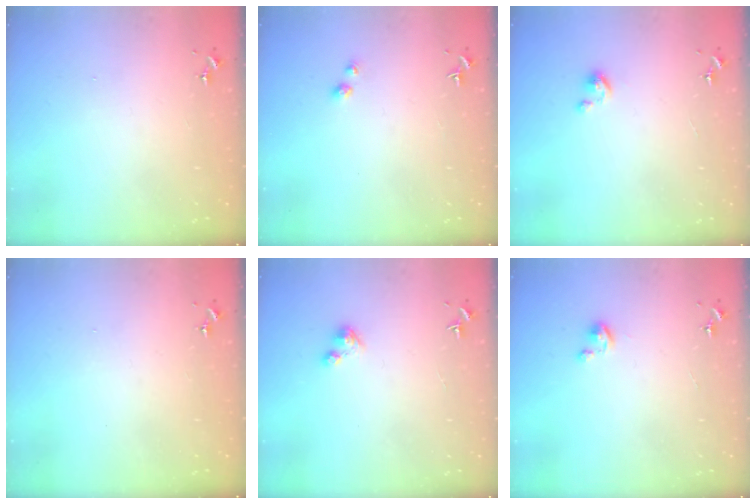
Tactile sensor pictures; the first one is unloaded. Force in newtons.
{"total": 2.7, "press": 2.7, "slide": 0.2}
{"total": 2.4, "press": 2.4, "slide": 0.2}
{"total": 0.0}
{"total": 2.4, "press": 2.4, "slide": 0.2}
{"total": 2.3, "press": 2.2, "slide": 0.2}